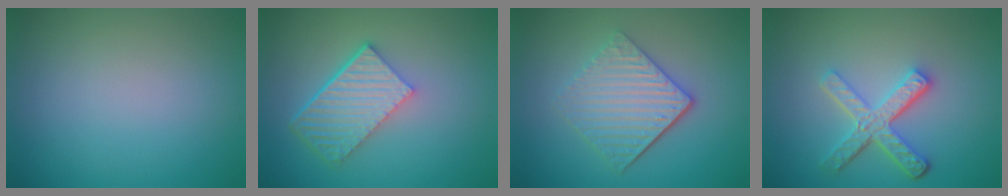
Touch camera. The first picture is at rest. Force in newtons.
{"total": 6.0, "press": 4.2, "slide": 4.2}
{"total": 4.8, "press": 3.6, "slide": 3.2}
{"total": 4.7, "press": 3.5, "slide": 3.2}